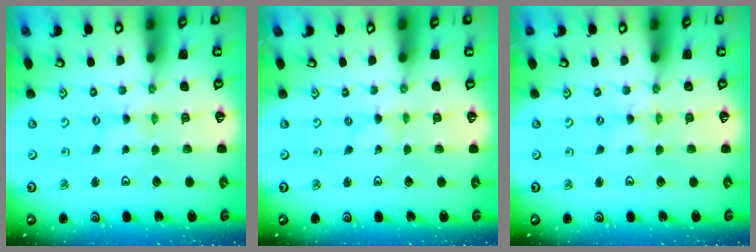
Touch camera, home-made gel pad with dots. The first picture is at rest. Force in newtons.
{"total": 0.0}
{"total": 0.0}